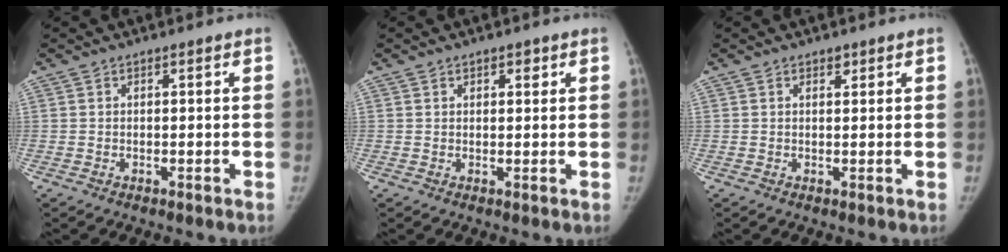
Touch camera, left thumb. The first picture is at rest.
{"total": 1.6, "force": [1.0, 1.0, 0.9], "torque": [0.000, -0.004, 0.012]}
{"total": 1.1, "force": [0.8, 0.6, 0.5], "torque": [-0.001, -0.005, 0.010]}